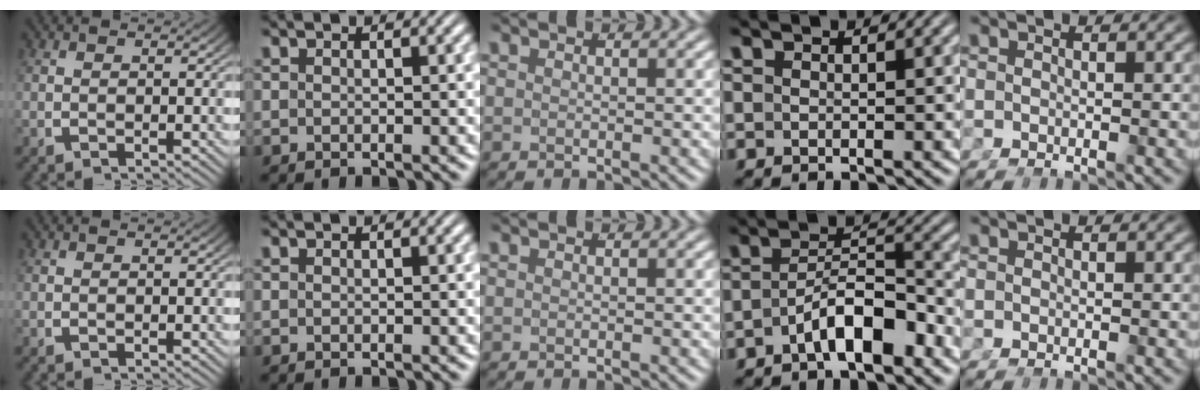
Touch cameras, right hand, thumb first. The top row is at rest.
{"ring": {"total": 4.8, "force": [-3.1, 1.7, 3.3], "torque": [-0.046, -0.003, -0.048]}}